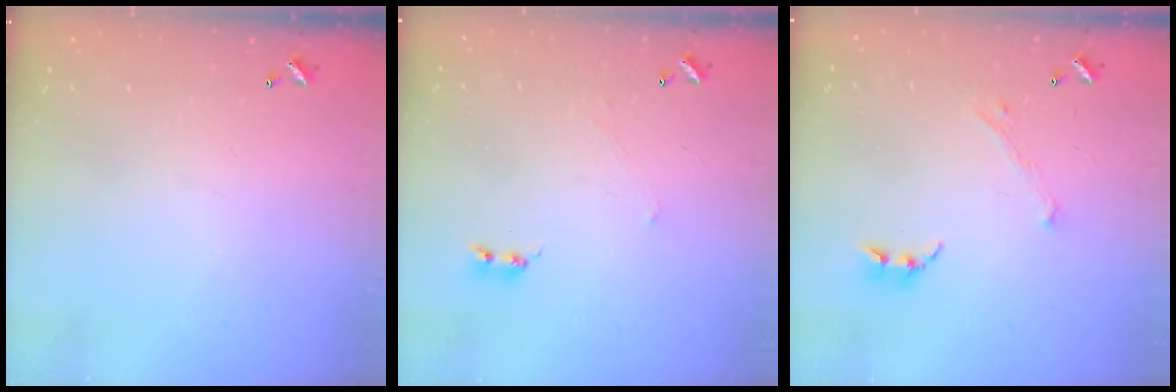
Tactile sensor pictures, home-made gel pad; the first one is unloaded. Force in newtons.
{"total": 0.9, "press": 0.8, "slide": 0.3}
{"total": 1.7, "press": 1.6, "slide": 0.5}